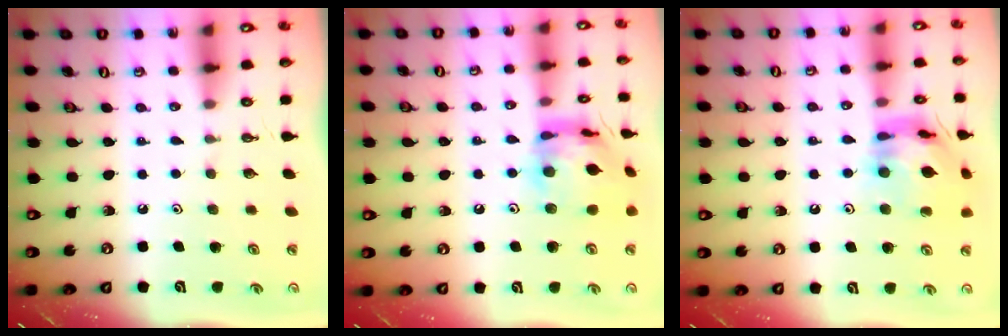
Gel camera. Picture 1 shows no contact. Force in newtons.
{"total": 15.2, "press": 15.1, "slide": 1.4}
{"total": 16.0, "press": 15.9, "slide": 1.4}